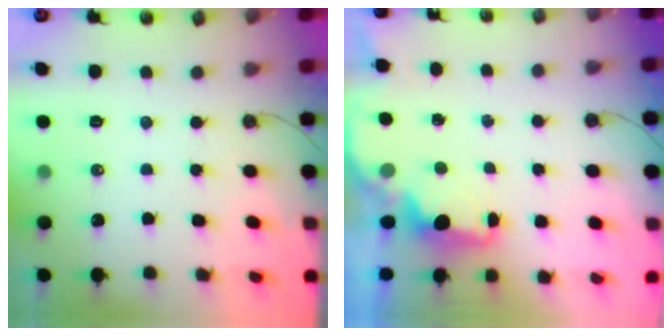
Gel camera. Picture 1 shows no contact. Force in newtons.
{"total": 2.4, "press": 2.3, "slide": 0.8}